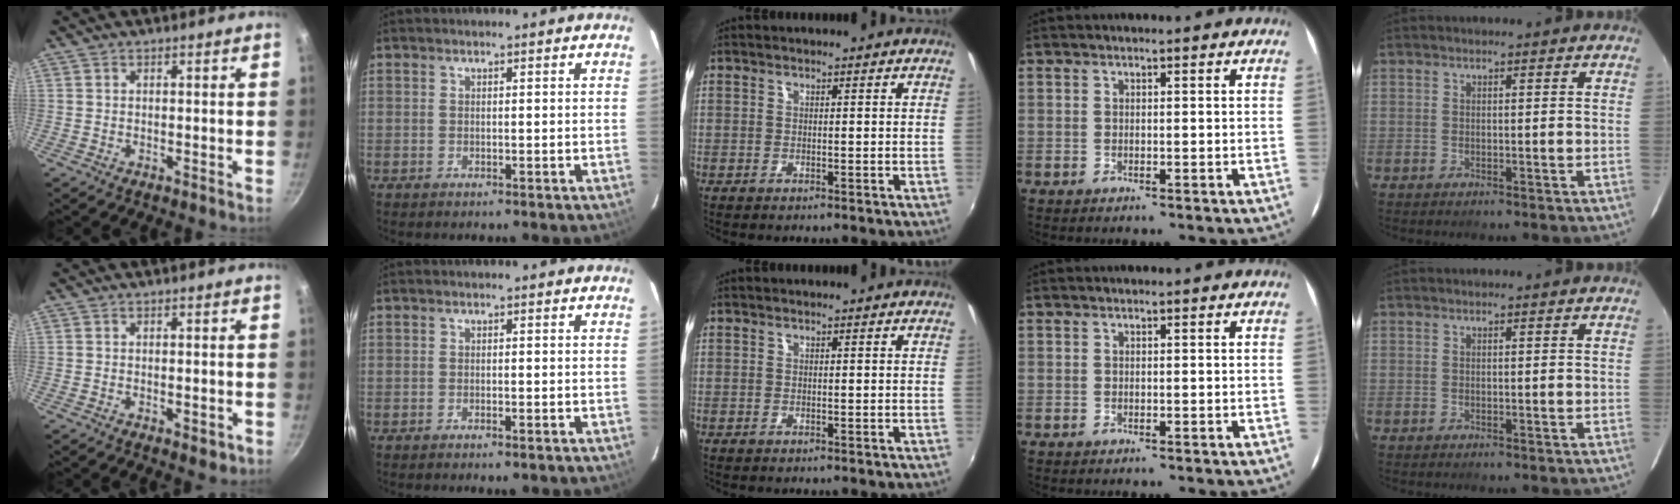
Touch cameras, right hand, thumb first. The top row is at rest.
{"thumb": {"total": 2.6, "force": [-0.9, 1.2, 2.1], "torque": [-0.030, -0.004, -0.012]}, "index": {"total": 1.0, "force": [-0.9, 0.2, 0.5], "torque": [-0.011, 0.000, -0.015]}}